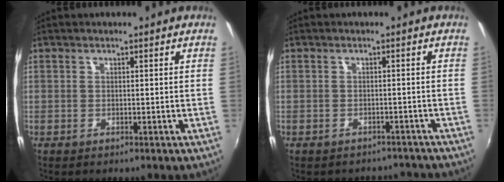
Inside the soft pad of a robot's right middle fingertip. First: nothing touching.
{"total": 6.8, "force": [-6.2, 2.4, 1.3], "torque": [-0.026, 0.002, -0.068]}